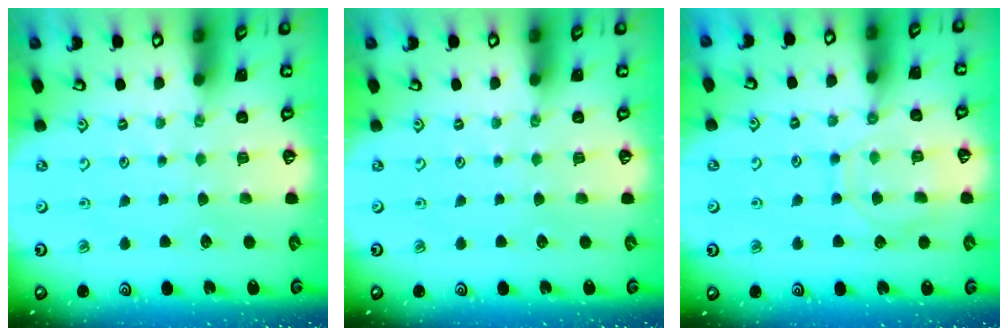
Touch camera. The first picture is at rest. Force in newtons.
{"total": 0.0}
{"total": 9.1, "press": 9.1, "slide": 1.0}